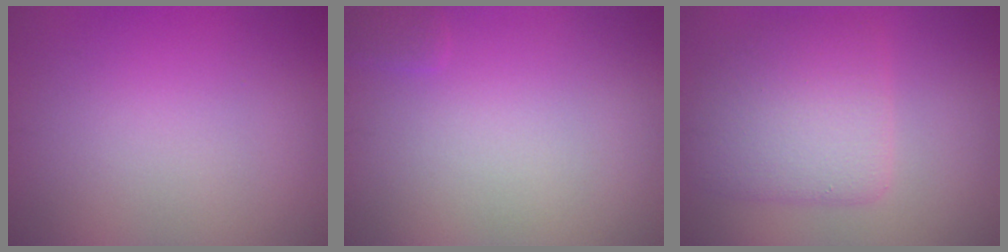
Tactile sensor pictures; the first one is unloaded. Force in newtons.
{"total": 0.7, "press": 0.7, "slide": 0.1}
{"total": 5.1, "press": 5.1, "slide": 0.4}